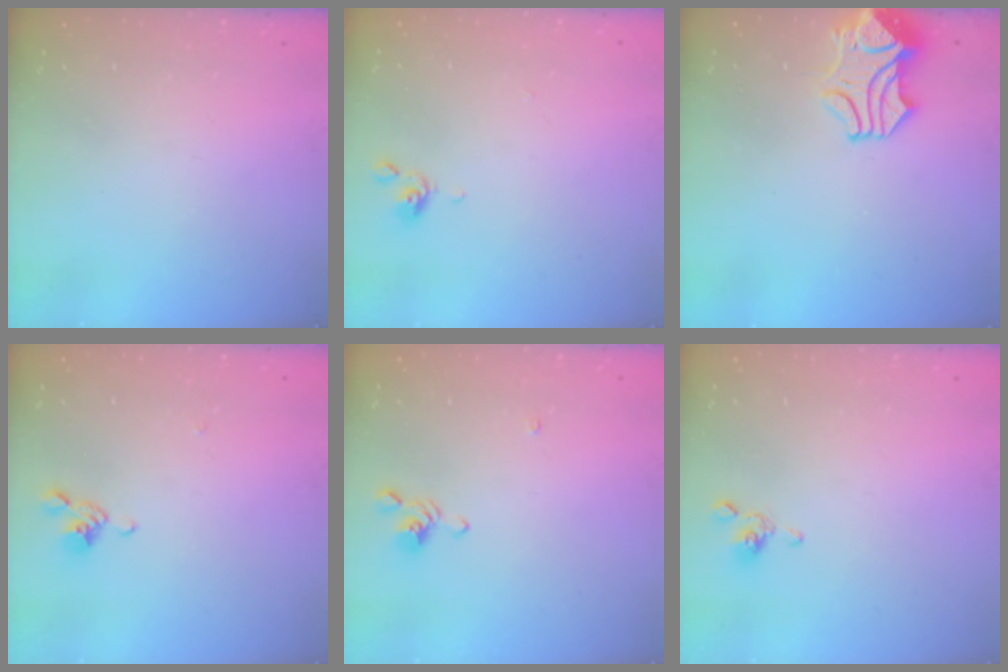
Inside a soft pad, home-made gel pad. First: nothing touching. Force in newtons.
{"total": 0.5, "press": 0.1, "slide": 0.5}
{"total": 1.6, "press": 1.3, "slide": 0.9}
{"total": 6.2, "press": 6.2, "slide": 0.5}
{"total": 3.2, "press": 3.1, "slide": 0.7}
{"total": 2.3, "press": 2.2, "slide": 0.7}